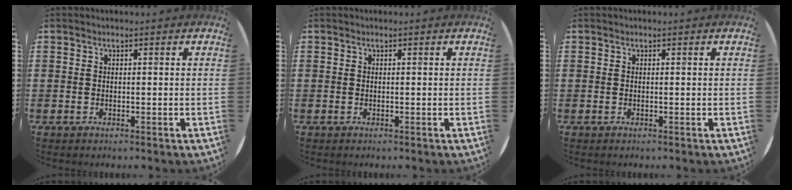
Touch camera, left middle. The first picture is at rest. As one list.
[{"total": 0.0}, {"total": 0.0}]